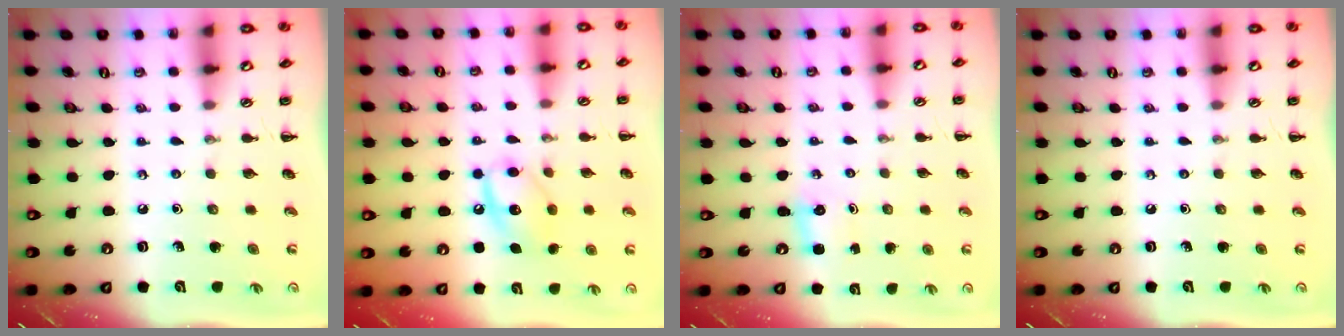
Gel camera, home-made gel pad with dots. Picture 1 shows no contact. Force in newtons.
{"total": 11.4, "press": 11.3, "slide": 1.6}
{"total": 1.8, "press": 1.7, "slide": 0.5}
{"total": 0.0}